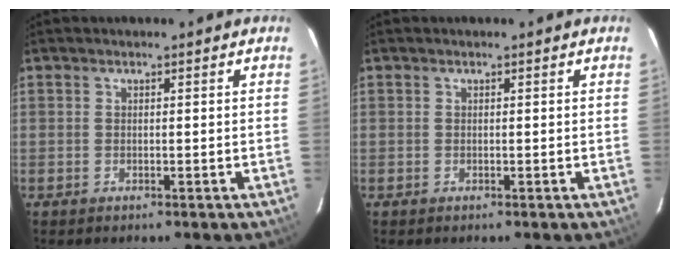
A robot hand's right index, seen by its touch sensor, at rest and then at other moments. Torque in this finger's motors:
{"motor_torque": [0.00, 0.00, 0.00, 0.00]}